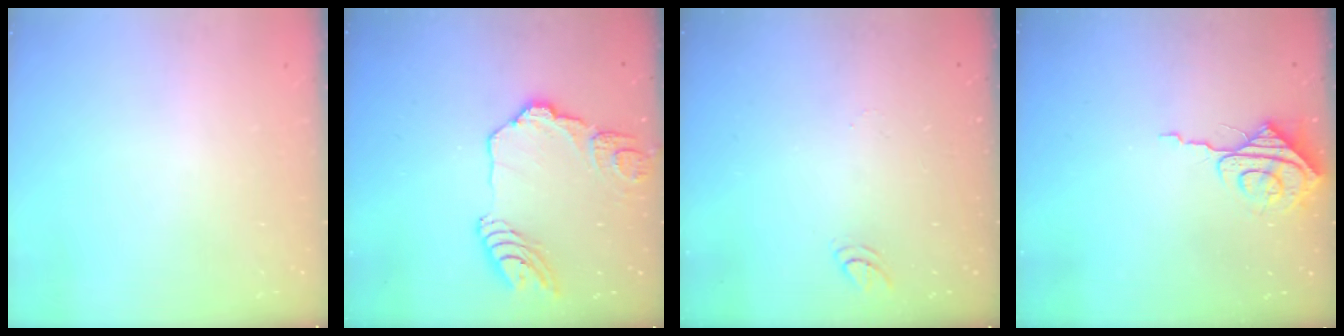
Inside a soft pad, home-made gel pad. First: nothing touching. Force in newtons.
{"total": 16.2, "press": 16.1, "slide": 1.6}
{"total": 4.6, "press": 4.5, "slide": 0.5}
{"total": 8.1, "press": 8.0, "slide": 0.9}